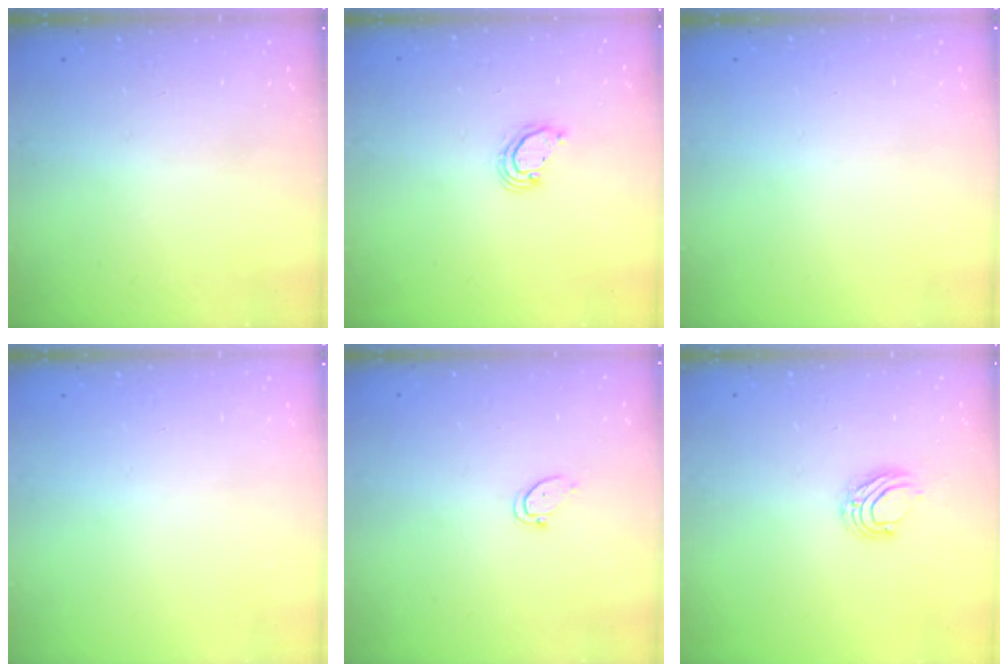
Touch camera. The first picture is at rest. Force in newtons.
{"total": 2.8, "press": 2.8, "slide": 0.2}
{"total": 0.0}
{"total": 0.0}
{"total": 3.1, "press": 3.1, "slide": 0.2}
{"total": 5.6, "press": 5.6, "slide": 0.6}